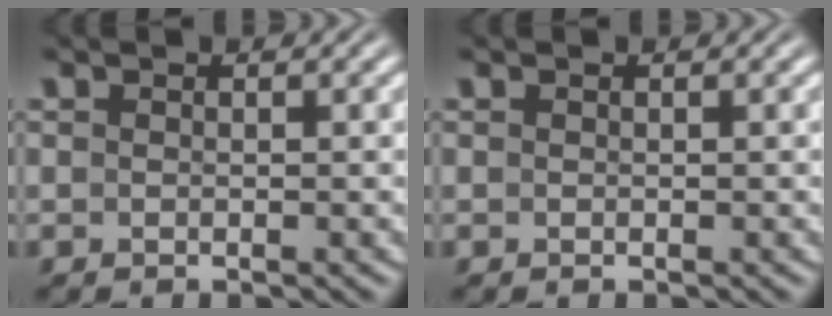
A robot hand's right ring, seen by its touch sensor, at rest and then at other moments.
{"total": 0.0}